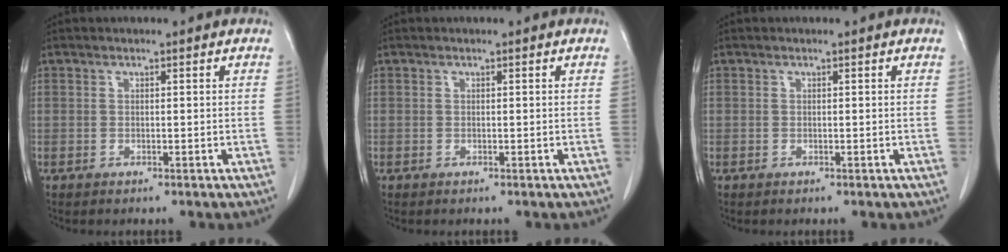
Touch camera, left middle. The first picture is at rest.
{"total": 0.0}
{"total": 0.0}